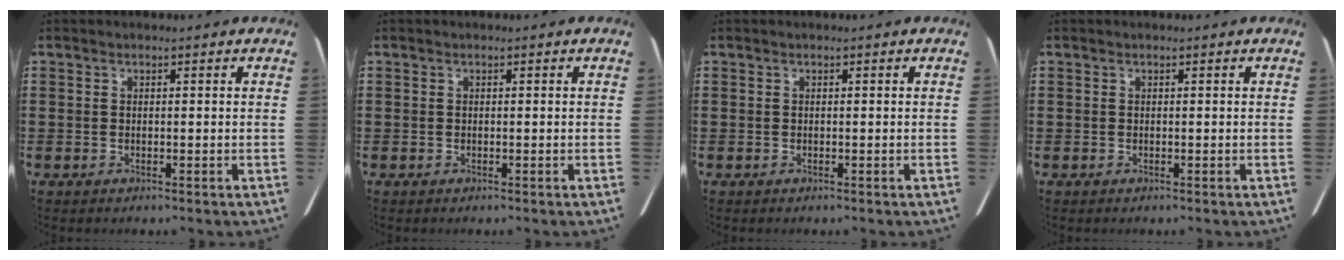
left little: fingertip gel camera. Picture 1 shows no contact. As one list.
[{"total": 0.0}, {"total": 0.0}, {"total": 0.0}]